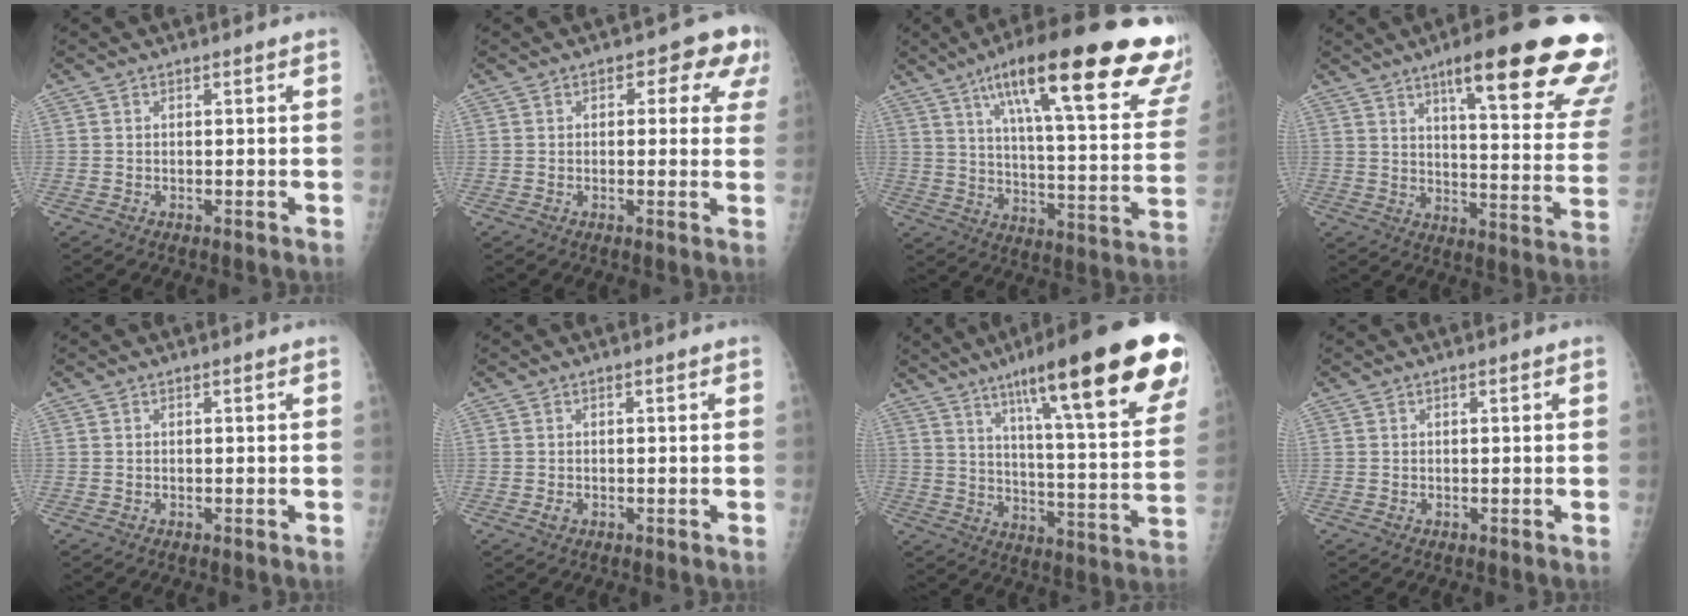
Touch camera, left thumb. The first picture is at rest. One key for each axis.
{"total": 7.5, "fx": 2.9, "fy": 4.4, "fz": 5.3, "tx": -0.007, "ty": 0.002, "tz": 0.020}
{"total": 31.0, "fx": 18.7, "fy": 6.1, "fz": 23.9, "tx": -0.297, "ty": -0.037, "tz": 0.270}
{"total": 25.7, "fx": 15.8, "fy": 4.8, "fz": 19.7, "tx": -0.217, "ty": -0.056, "tz": 0.209}
{"total": 0.0}
{"total": 0.8, "fx": -0.4, "fy": 0.6, "fz": 0.5, "tx": -0.006, "ty": -0.001, "tz": -0.005}
{"total": 28.7, "fx": 16.5, "fy": 4.9, "fz": 23.0, "tx": -0.305, "ty": -0.041, "tz": 0.243}
{"total": 0.0}